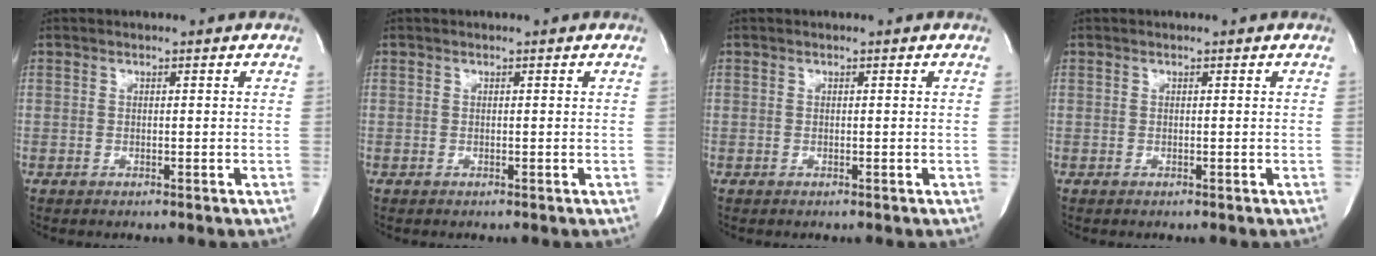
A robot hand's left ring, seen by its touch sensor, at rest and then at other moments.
{"total": 0.0}
{"total": 0.0}
{"total": 0.0}